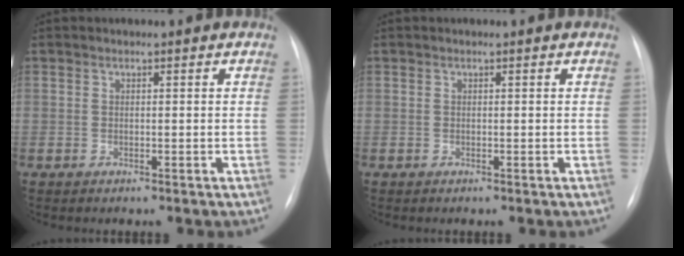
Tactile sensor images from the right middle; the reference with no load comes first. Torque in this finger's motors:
{"motor_torque": [0.00, 0.00, 0.00, 0.00]}